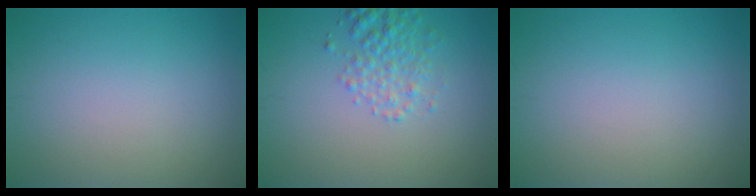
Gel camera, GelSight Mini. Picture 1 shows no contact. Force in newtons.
{"total": 2.7, "press": 2.7, "slide": 0.1}
{"total": 0.0}